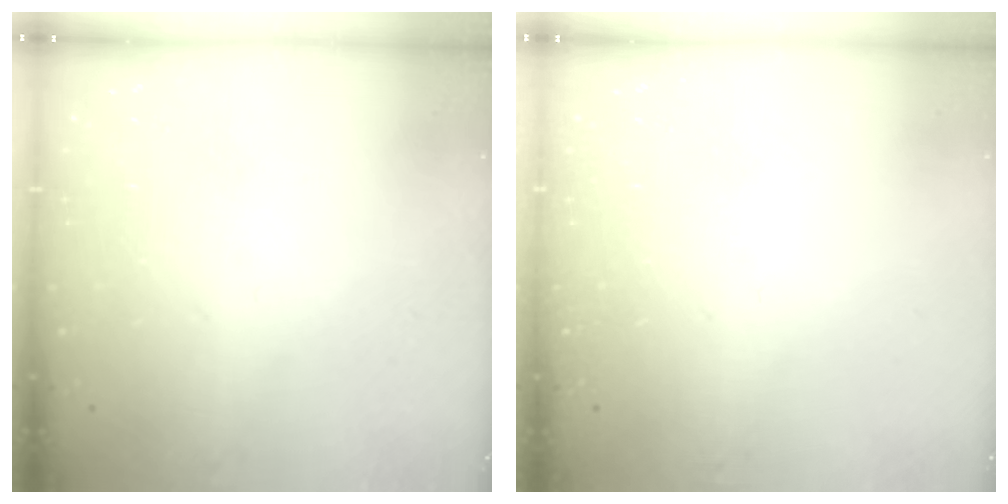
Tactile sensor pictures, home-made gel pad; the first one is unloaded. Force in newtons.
{"total": 0.0}